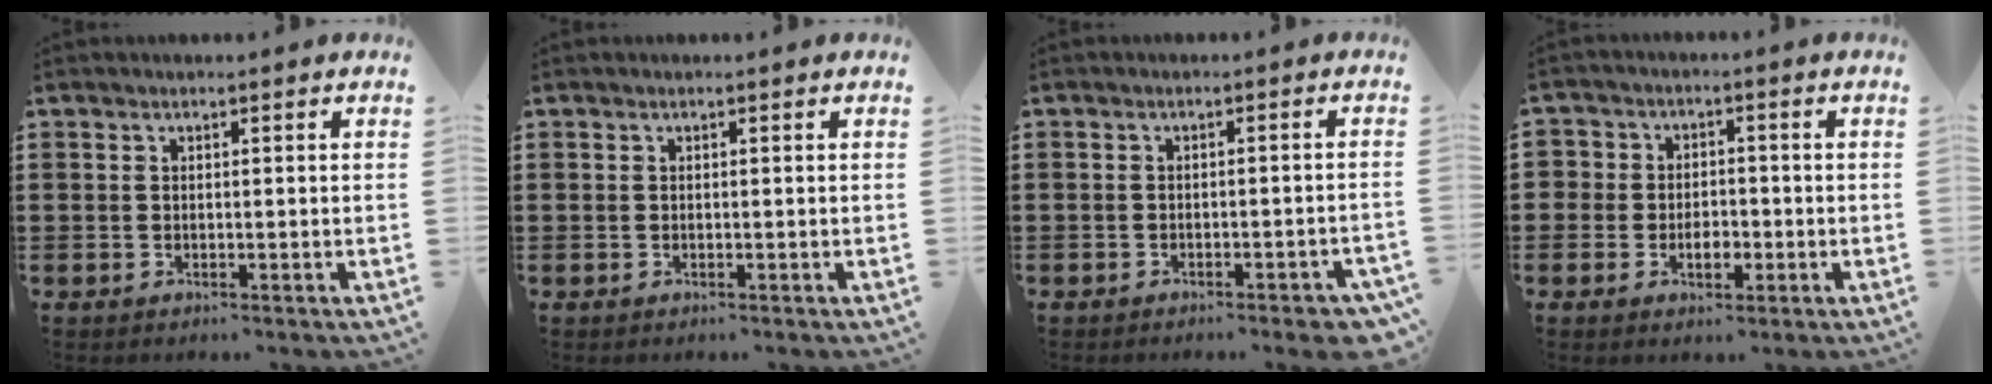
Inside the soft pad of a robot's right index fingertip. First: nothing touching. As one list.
[{"total": 0.0}, {"total": 2.6, "force": [-2.0, 0.3, 1.5], "torque": [-0.026, 0.000, -0.039]}, {"total": 3.3, "force": [-0.9, 2.9, 1.4], "torque": [-0.036, 0.008, -0.021]}]